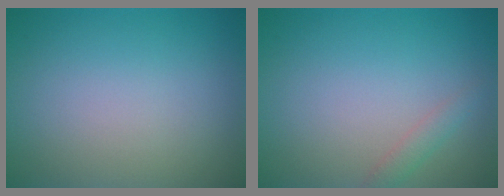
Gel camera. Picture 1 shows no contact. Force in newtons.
{"total": 1.2, "press": 1.2, "slide": 0.1}